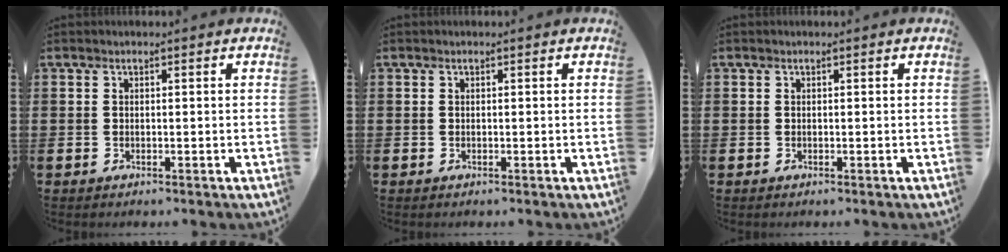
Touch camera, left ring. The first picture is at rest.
{"total": 0.0}
{"total": 0.0}